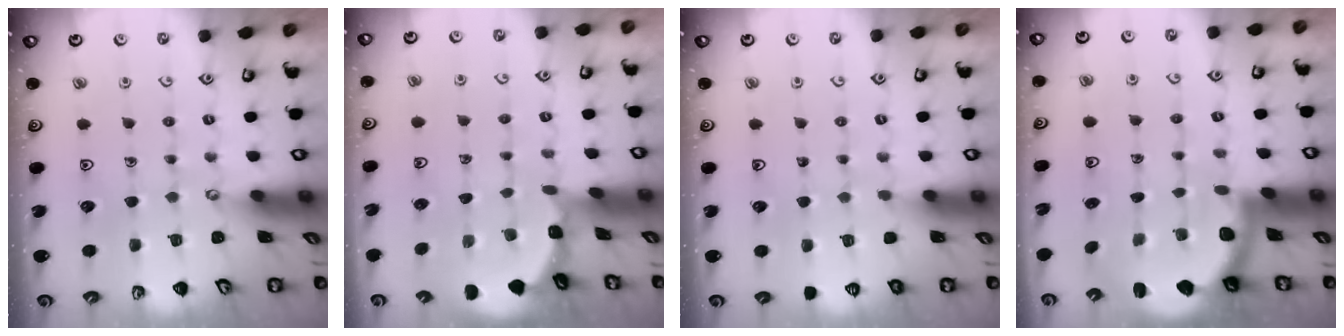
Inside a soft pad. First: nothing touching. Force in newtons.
{"total": 1.3, "press": 1.3, "slide": 0.1}
{"total": 0.0}
{"total": 2.5, "press": 2.2, "slide": 1.1}